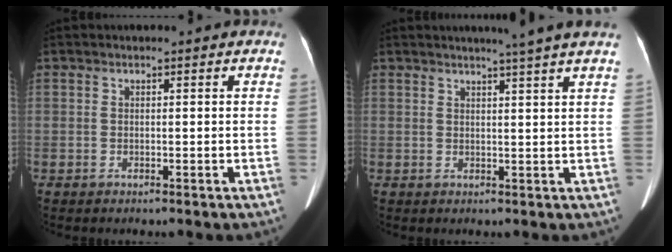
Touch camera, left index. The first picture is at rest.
{"total": 4.9, "force": [4.0, -1.4, 2.6], "torque": [-0.034, -0.002, 0.045]}